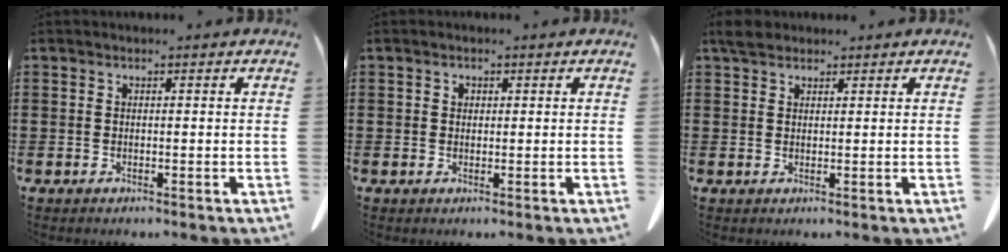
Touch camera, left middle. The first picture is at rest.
{"total": 0.9, "force": [0.4, 0.7, 0.4], "torque": [-0.009, 0.005, 0.007]}
{"total": 2.3, "force": [1.9, 1.0, 0.9], "torque": [-0.016, 0.003, 0.034]}